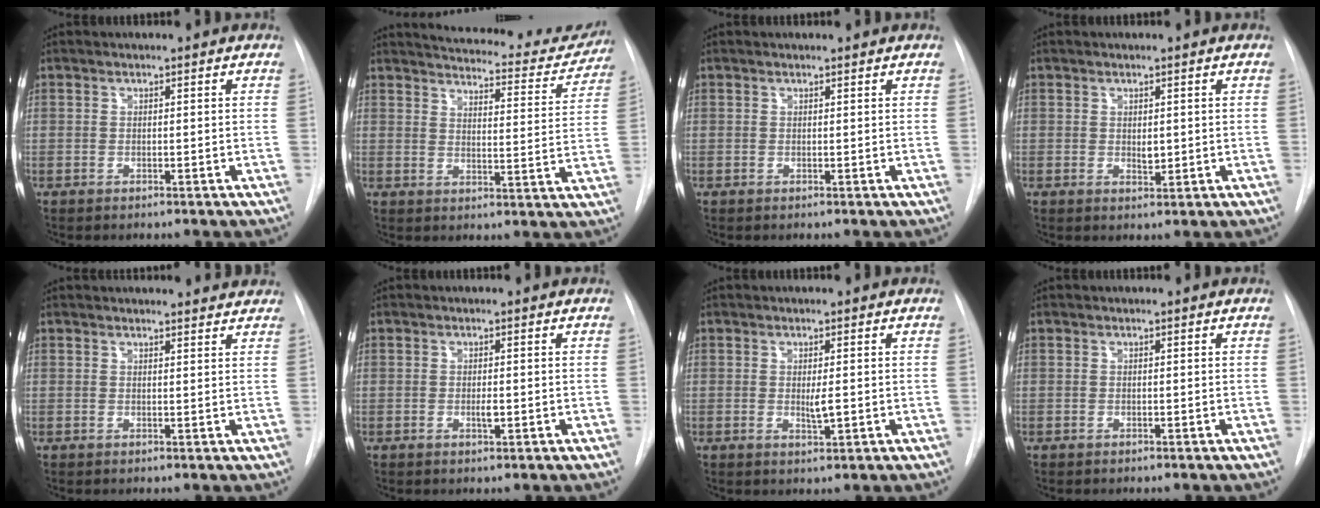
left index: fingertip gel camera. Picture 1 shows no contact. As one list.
[{"total": 18.6, "force": [17.3, 4.1, 5.3], "torque": [-0.058, -0.040, 0.200]}, {"total": 1.1, "force": [1.1, 0.0, 0.1], "torque": [-0.006, 0.008, 0.016]}, {"total": 1.4, "force": [0.3, 0.7, 1.2], "torque": [-0.017, -0.006, 0.009]}, {"total": 7.4, "force": [7.2, 1.1, 1.3], "torque": [-0.007, 0.012, 0.069]}, {"total": 1.1, "force": [-0.1, 0.3, 1.1], "torque": [-0.019, -0.002, -0.002]}, {"total": 2.0, "force": [0.1, 0.3, 1.9], "torque": [-0.036, -0.005, 0.003]}, {"total": 0.0}]